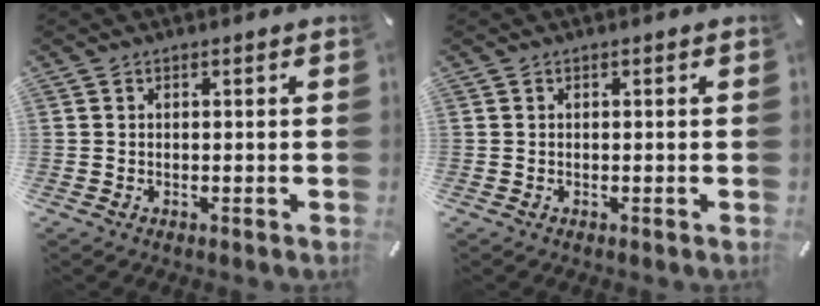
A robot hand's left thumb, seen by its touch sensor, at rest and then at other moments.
{"total": 0.0}